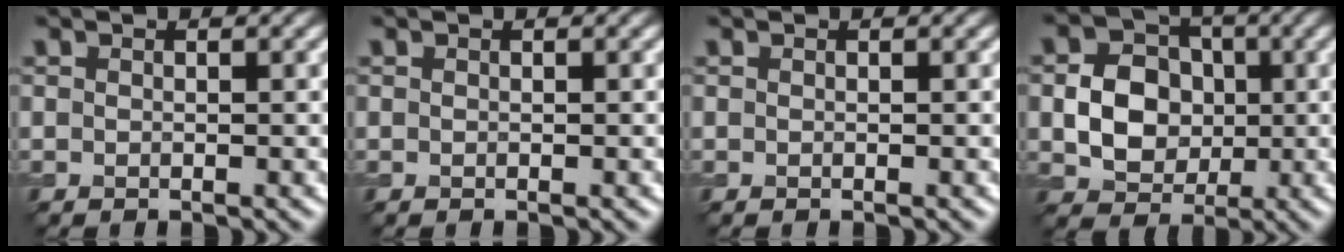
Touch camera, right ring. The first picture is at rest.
{"total": 0.0}
{"total": 0.0}
{"total": 5.1, "force": [-0.3, 4.2, 2.9], "torque": [-0.047, -0.001, -0.009]}